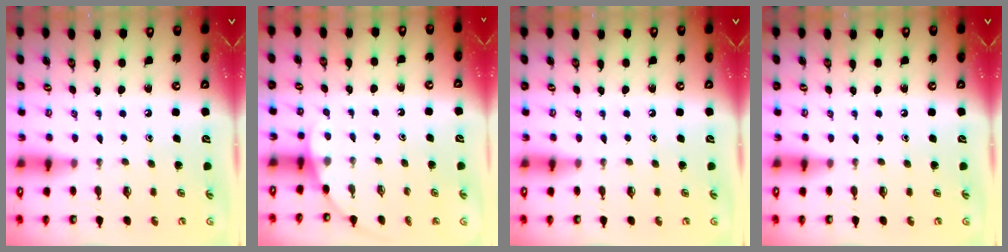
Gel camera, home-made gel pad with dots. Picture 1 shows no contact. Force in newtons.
{"total": 2.5, "press": 2.5, "slide": 0.2}
{"total": 0.0}
{"total": 0.0}